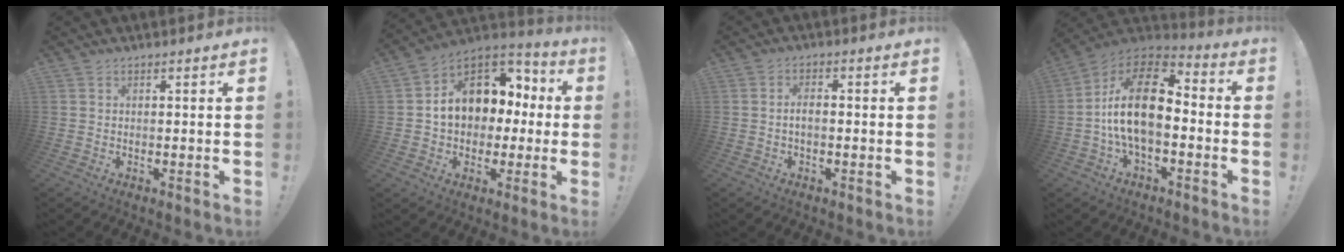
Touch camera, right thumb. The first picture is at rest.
{"total": 13.9, "force": [2.6, 11.2, 7.7], "torque": [-0.107, -0.009, 0.059]}
{"total": 2.8, "force": [-0.5, 1.1, 2.6], "torque": [-0.052, 0.005, -0.011]}
{"total": 19.0, "force": [-0.3, 10.1, 16.1], "torque": [-0.288, 0.019, -0.001]}